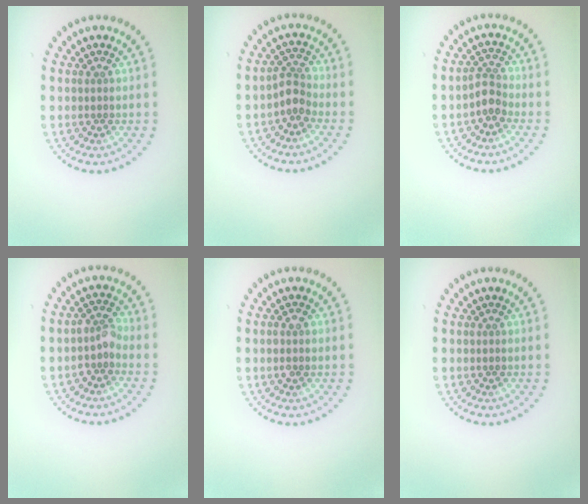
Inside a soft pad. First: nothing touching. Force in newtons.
{"total": 2.1, "press": 1.6, "slide": 1.3}
{"total": 2.1, "press": 1.7, "slide": 1.2}
{"total": 1.9, "press": 1.5, "slide": 1.2}
{"total": 1.2, "press": 1.1, "slide": 0.3}
{"total": 0.0}